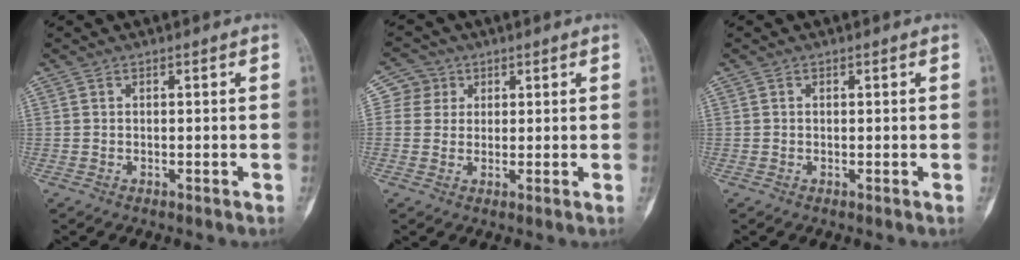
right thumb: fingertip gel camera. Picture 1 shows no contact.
{"total": 4.0, "force": [1.3, 3.8, 0.0], "torque": [0.025, 0.000, 0.015]}
{"total": 0.0}